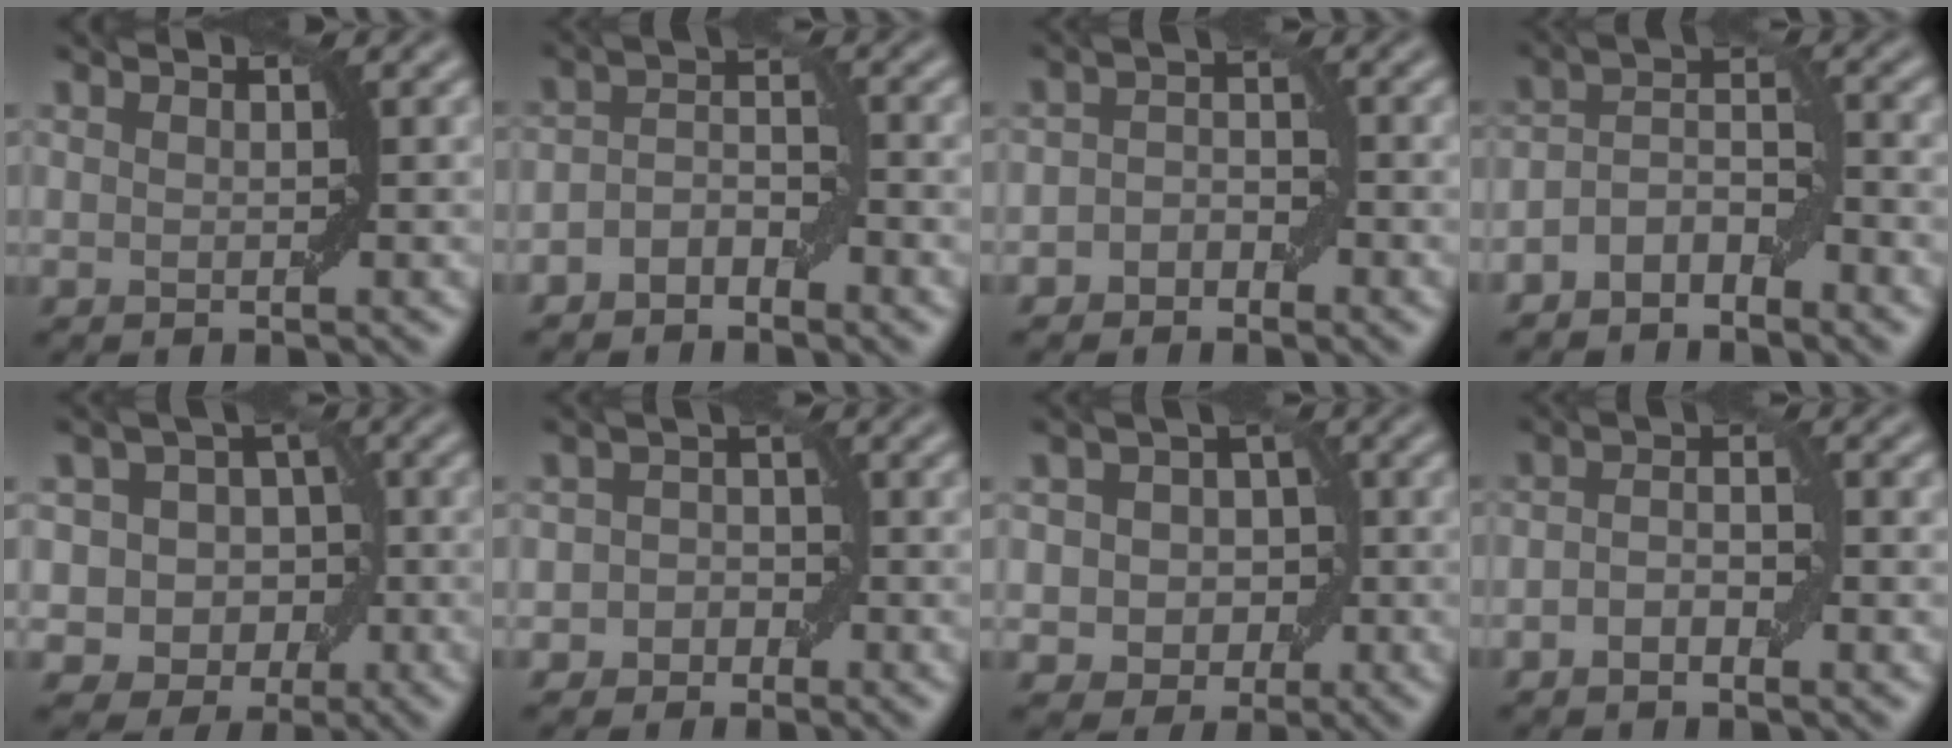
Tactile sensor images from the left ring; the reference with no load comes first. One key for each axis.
{"total": 2.5, "fx": -1.7, "fy": 1.3, "fz": 1.3, "tx": -0.025, "ty": 0.014, "tz": -0.033}
{"total": 2.0, "fx": -1.2, "fy": 1.5, "fz": 0.8, "tx": -0.011, "ty": 0.009, "tz": -0.025}
{"total": 3.6, "fx": -2.4, "fy": 1.6, "fz": 2.1, "tx": -0.037, "ty": 0.014, "tz": -0.048}
{"total": 6.6, "fx": -0.4, "fy": 5.9, "fz": 2.9, "tx": -0.012, "ty": 0.020, "tz": -0.034}
{"total": 2.7, "fx": -1.0, "fy": 2.4, "fz": 0.7, "tx": 0.018, "ty": 0.008, "tz": -0.027}
{"total": 4.8, "fx": 0.0, "fy": 4.2, "fz": 2.3, "tx": -0.012, "ty": 0.018, "tz": -0.018}
{"total": 3.0, "fx": -1.0, "fy": 1.4, "fz": 2.5, "tx": -0.045, "ty": 0.002, "tz": -0.020}